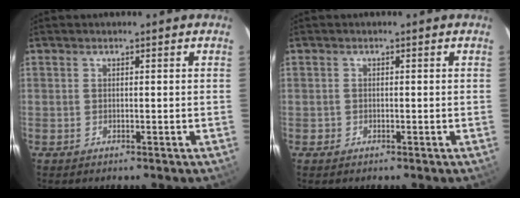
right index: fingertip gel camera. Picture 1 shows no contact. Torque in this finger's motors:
{"motor_torque": [-0.24, 0.01, -0.81, -0.21]}